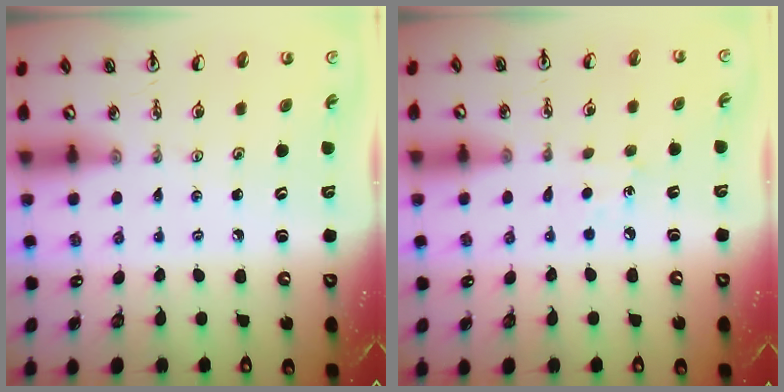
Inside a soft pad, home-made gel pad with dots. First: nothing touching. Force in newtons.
{"total": 6.5, "press": 6.4, "slide": 0.8}